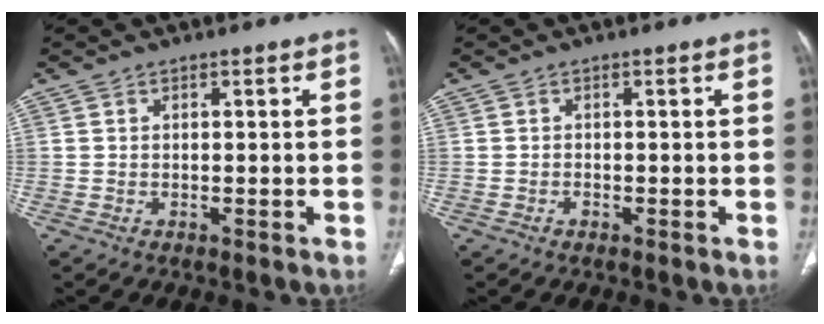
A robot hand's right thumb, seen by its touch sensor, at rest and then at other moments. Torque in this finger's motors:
{"motor_torque": [0.72, -0.78, 0.20, -0.03, -0.02]}